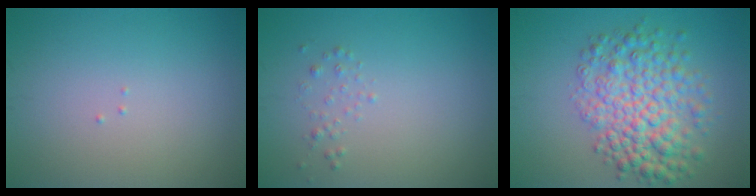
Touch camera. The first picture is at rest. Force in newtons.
{"total": 0.7, "press": 0.7, "slide": 0.0}
{"total": 6.8, "press": 6.8, "slide": 0.2}